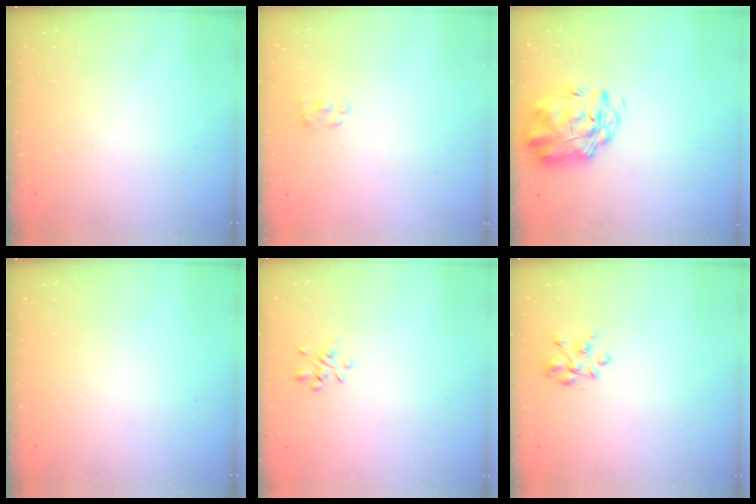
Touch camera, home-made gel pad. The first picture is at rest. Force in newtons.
{"total": 1.4, "press": 1.3, "slide": 0.6}
{"total": 3.2, "press": 2.6, "slide": 1.8}
{"total": 0.0}
{"total": 1.0, "press": 0.8, "slide": 0.5}
{"total": 3.9, "press": 3.7, "slide": 1.3}